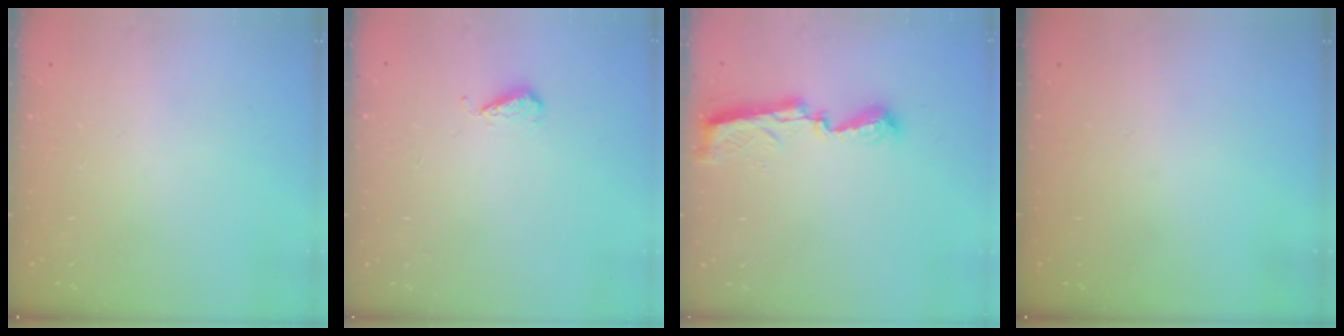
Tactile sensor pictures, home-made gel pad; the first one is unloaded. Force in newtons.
{"total": 4.0, "press": 3.8, "slide": 1.2}
{"total": 8.6, "press": 8.6, "slide": 0.4}
{"total": 0.0}